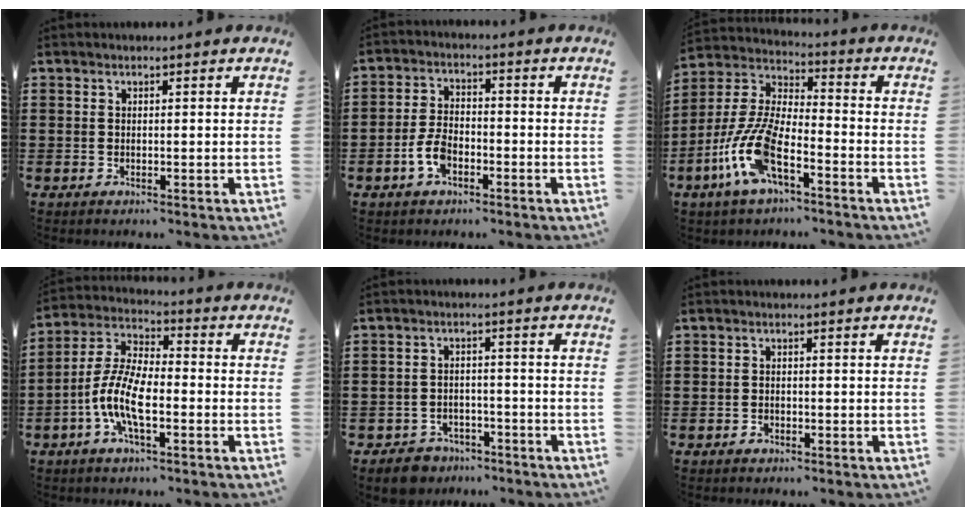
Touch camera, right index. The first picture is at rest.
{"total": 4.9, "force": [-2.1, 2.5, 3.7], "torque": [-0.091, -0.005, -0.044]}
{"total": 11.4, "force": [-5.8, 3.8, 9.0], "torque": [-0.234, -0.021, -0.119]}
{"total": 8.9, "force": [-3.1, 3.3, 7.7], "torque": [-0.190, -0.012, -0.066]}
{"total": 4.1, "force": [-3.8, 1.4, 0.4], "torque": [-0.027, 0.002, -0.080]}
{"total": 0.8, "force": [-0.6, 0.3, 0.4], "torque": [-0.010, -0.005, -0.010]}